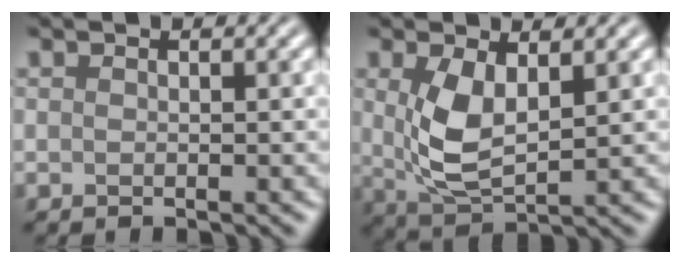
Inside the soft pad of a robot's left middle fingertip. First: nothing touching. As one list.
[{"total": 4.9, "force": [1.1, 2.3, 4.1], "torque": [-0.097, -0.007, 0.029]}]